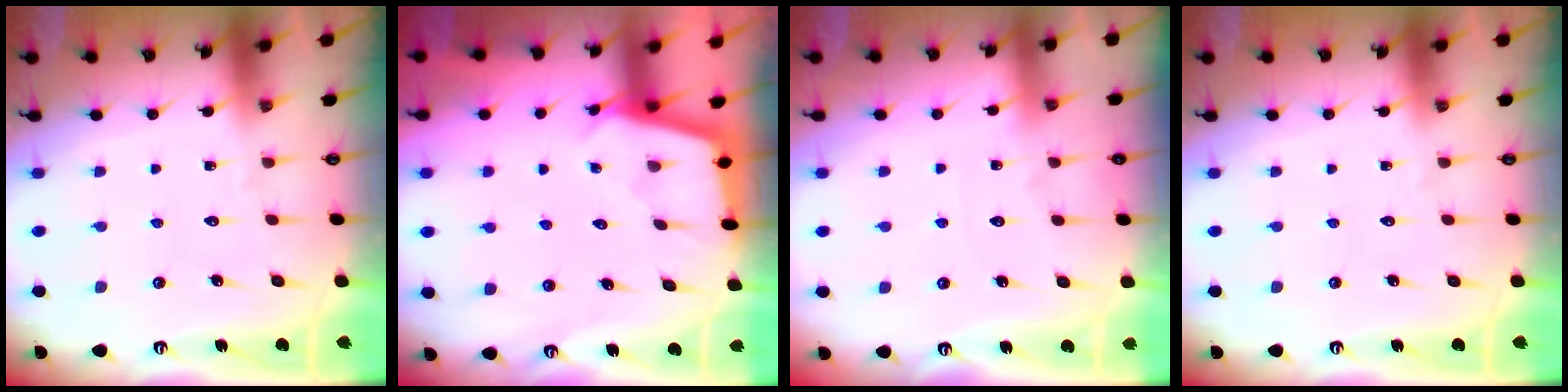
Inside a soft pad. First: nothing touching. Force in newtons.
{"total": 2.8, "press": 2.8, "slide": 0.3}
{"total": 4.8, "press": 4.7, "slide": 0.7}
{"total": 0.0}